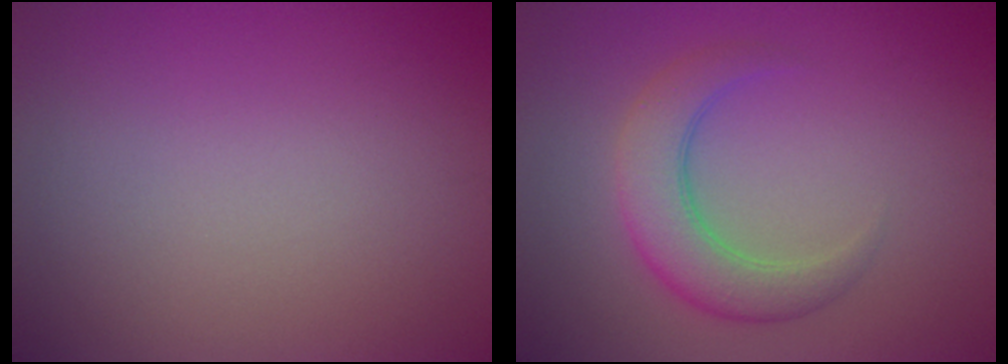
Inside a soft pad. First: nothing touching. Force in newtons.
{"total": 4.7, "press": 4.7, "slide": 0.3}